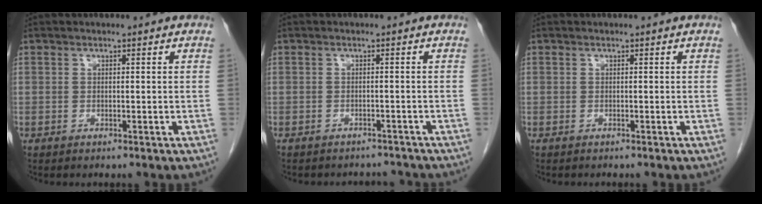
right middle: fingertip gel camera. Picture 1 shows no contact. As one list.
[{"total": 5.0, "force": [-4.8, 1.4, 0.3], "torque": [-0.004, 0.002, -0.057]}, {"total": 0.0}]